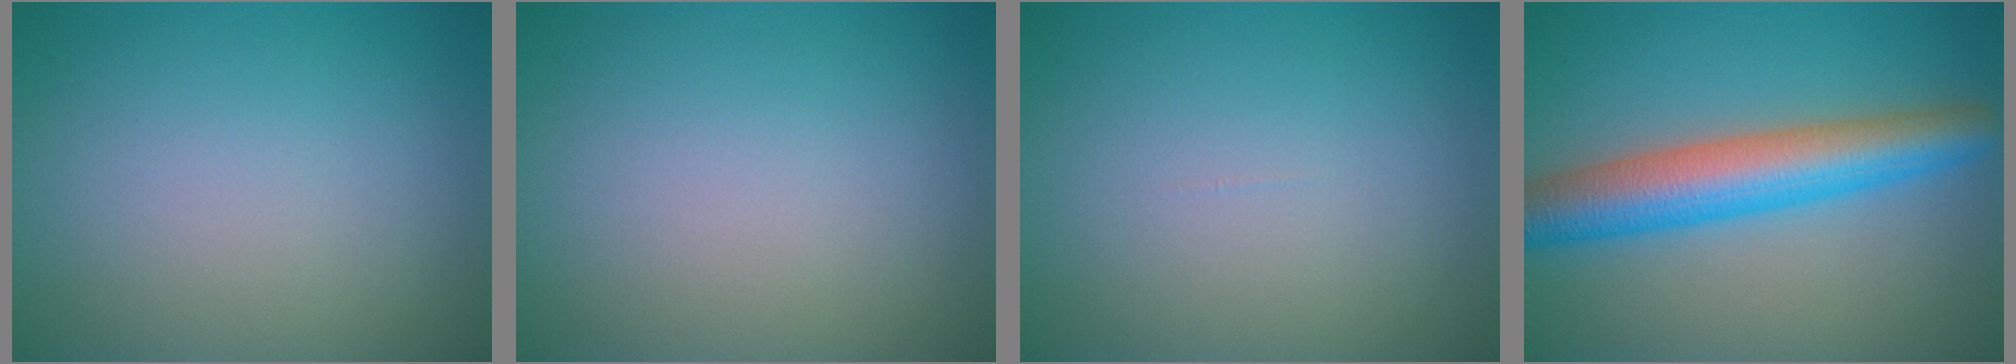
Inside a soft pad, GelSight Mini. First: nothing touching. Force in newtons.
{"total": 0.0}
{"total": 0.0}
{"total": 7.3, "press": 7.3, "slide": 0.2}